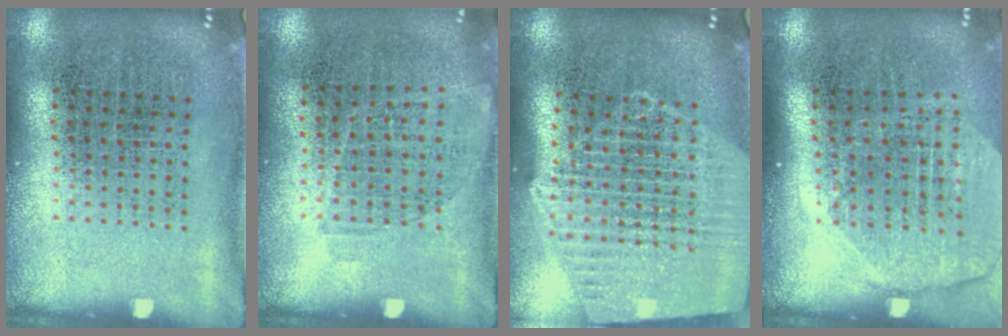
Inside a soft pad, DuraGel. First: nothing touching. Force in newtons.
{"total": 0.9, "press": 0.8, "slide": 0.5}
{"total": 2.4, "press": 2.1, "slide": 1.2}
{"total": 2.0, "press": 1.8, "slide": 1.0}